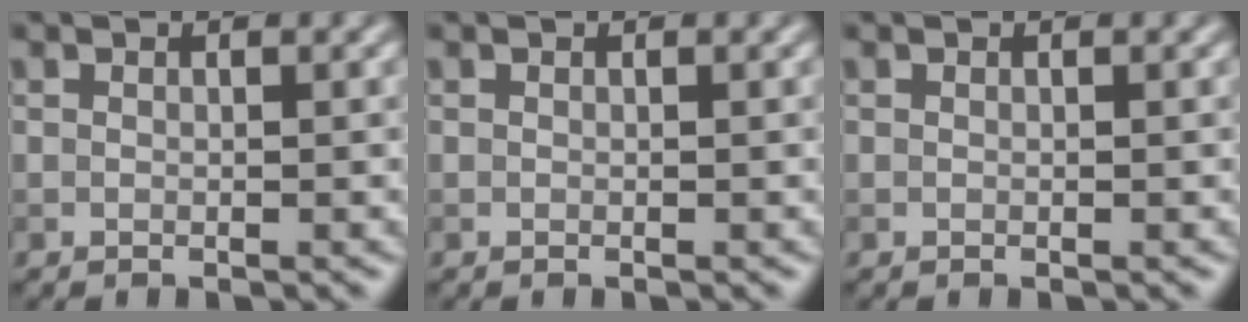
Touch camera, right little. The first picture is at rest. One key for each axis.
{"total": 0.0}
{"total": 0.0}